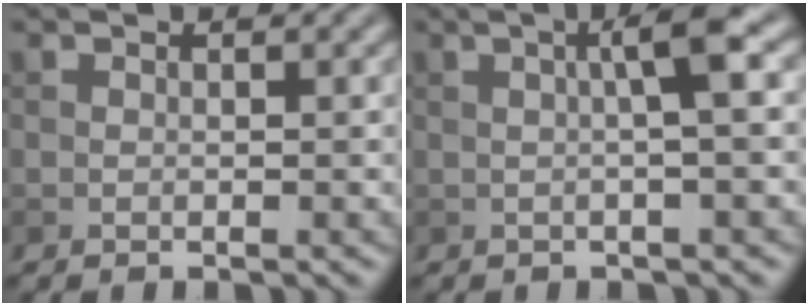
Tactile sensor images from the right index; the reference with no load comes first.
{"total": 3.9, "force": [0.5, 0.5, 3.8], "torque": [-0.054, 0.012, 0.005]}